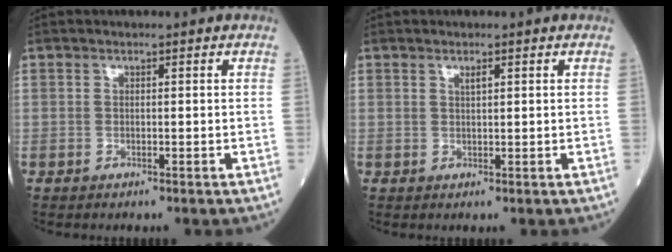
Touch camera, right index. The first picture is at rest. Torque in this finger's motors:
{"motor_torque": [-0.03, 0.03, 0.00, 0.00]}